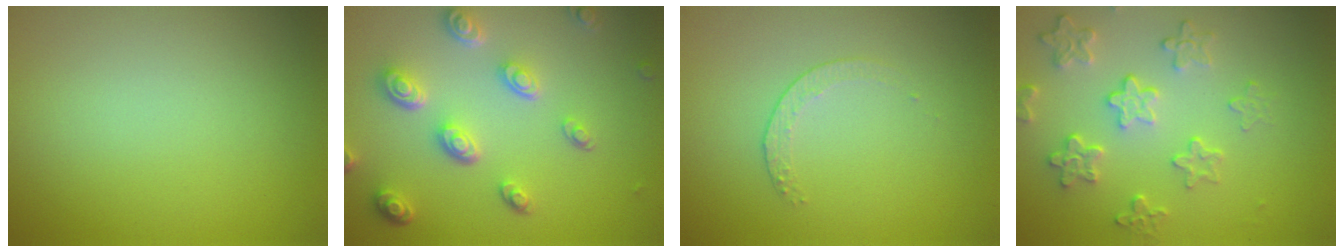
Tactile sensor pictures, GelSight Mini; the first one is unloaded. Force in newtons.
{"total": 4.8, "press": 3.7, "slide": 3.0}
{"total": 1.4, "press": 0.7, "slide": 1.2}
{"total": 4.1, "press": 3.3, "slide": 2.5}